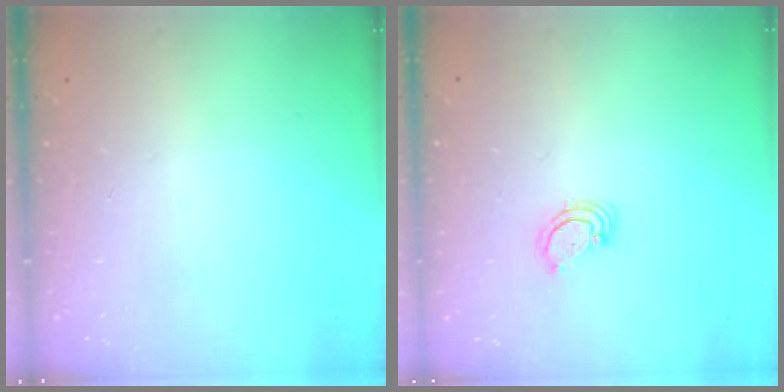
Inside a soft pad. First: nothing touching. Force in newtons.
{"total": 3.0, "press": 3.0, "slide": 0.3}